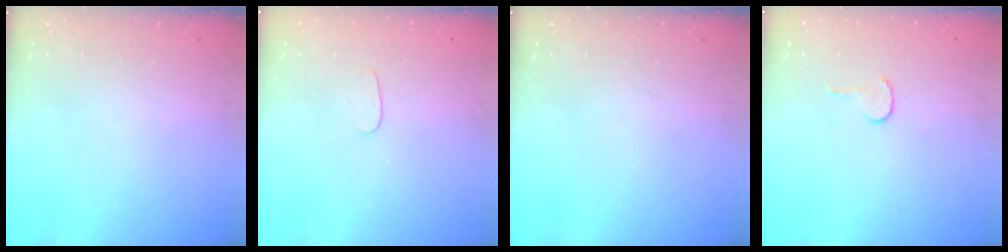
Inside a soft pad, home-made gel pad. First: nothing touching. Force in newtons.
{"total": 3.1, "press": 3.1, "slide": 0.2}
{"total": 0.0}
{"total": 3.9, "press": 3.9, "slide": 0.3}